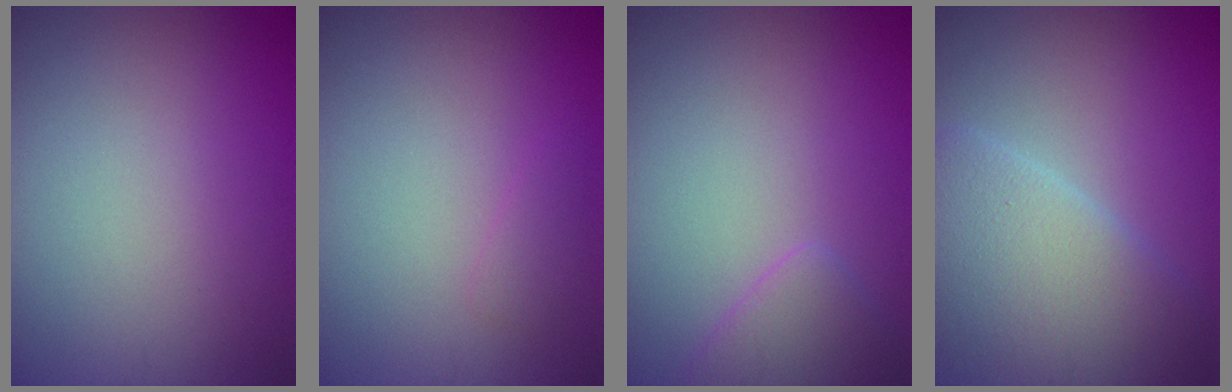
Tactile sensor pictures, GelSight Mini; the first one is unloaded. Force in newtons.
{"total": 1.0, "press": 1.0, "slide": 0.1}
{"total": 2.1, "press": 2.1, "slide": 0.1}
{"total": 6.7, "press": 6.7, "slide": 0.2}